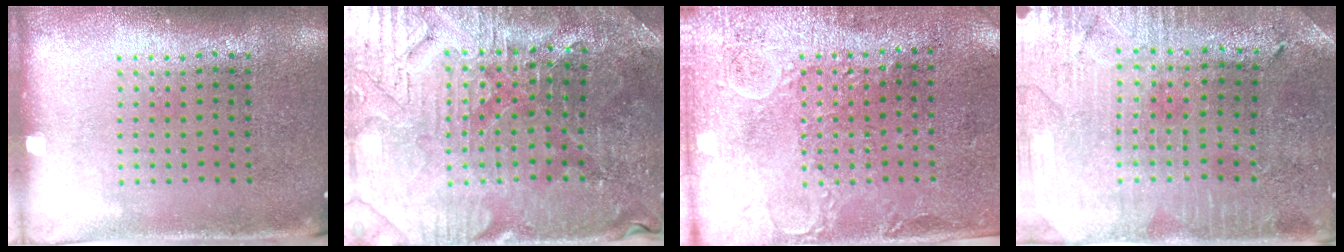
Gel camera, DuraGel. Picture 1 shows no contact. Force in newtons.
{"total": 3.5, "press": 3.5, "slide": 0.5}
{"total": 2.9, "press": 2.5, "slide": 1.5}
{"total": 1.0, "press": 0.9, "slide": 0.2}